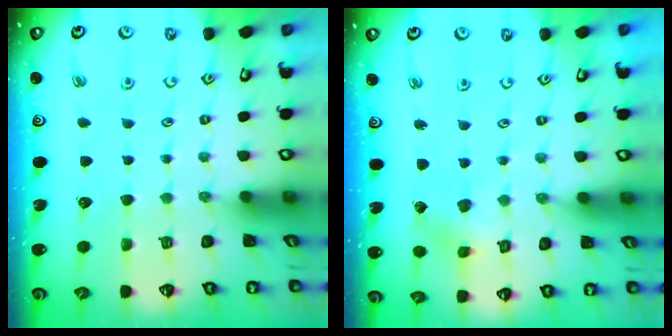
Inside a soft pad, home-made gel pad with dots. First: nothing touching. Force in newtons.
{"total": 2.3, "press": 2.3, "slide": 0.4}